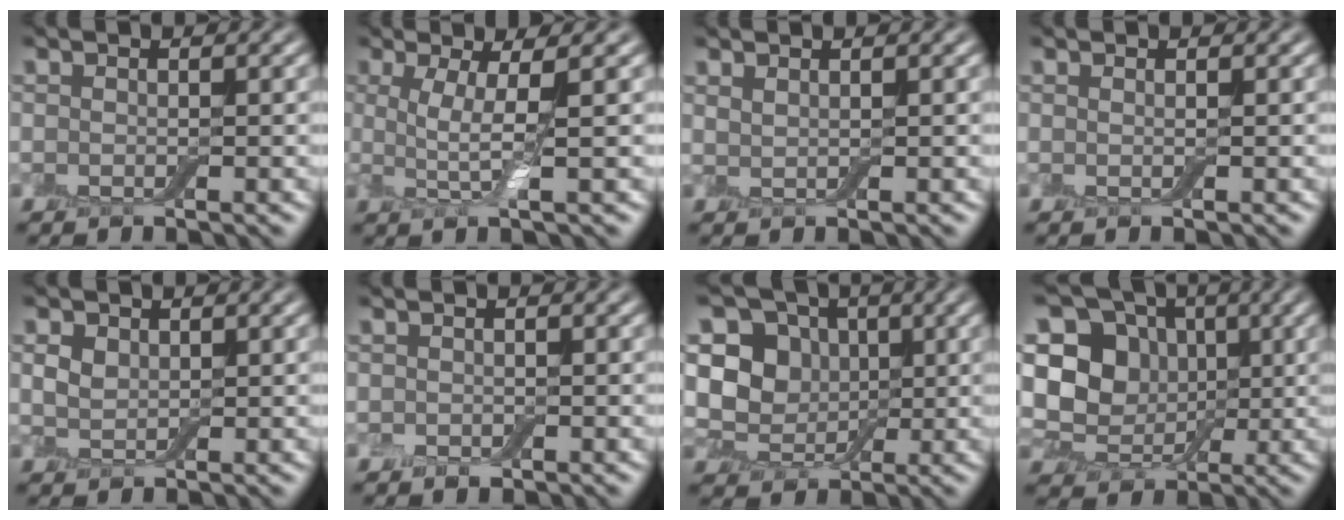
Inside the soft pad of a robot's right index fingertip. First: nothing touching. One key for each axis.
{"total": 4.2, "fx": 0.5, "fy": 0.8, "fz": 4.1, "tx": -0.082, "ty": 0.000, "tz": 0.006}
{"total": 0.9, "fx": 0.8, "fy": 0.2, "fz": 0.4, "tx": -0.009, "ty": -0.001, "tz": 0.013}
{"total": 0.7, "fx": 0.3, "fy": 0.2, "fz": 0.6, "tx": -0.008, "ty": -0.004, "tz": -0.003}
{"total": 1.6, "fx": 0.8, "fy": 1.2, "fz": 0.8, "tx": -0.020, "ty": 0.001, "tz": 0.016}
{"total": 0.7, "fx": -0.3, "fy": 0.6, "fz": 0.4, "tx": -0.006, "ty": -0.004, "tz": -0.007}
{"total": 5.7, "fx": 0.9, "fy": 5.0, "fz": 2.6, "tx": -0.035, "ty": -0.001, "tz": 0.000}
{"total": 7.7, "fx": 1.0, "fy": 6.5, "fz": 4.0, "tx": -0.074, "ty": -0.002, "tz": 0.002}